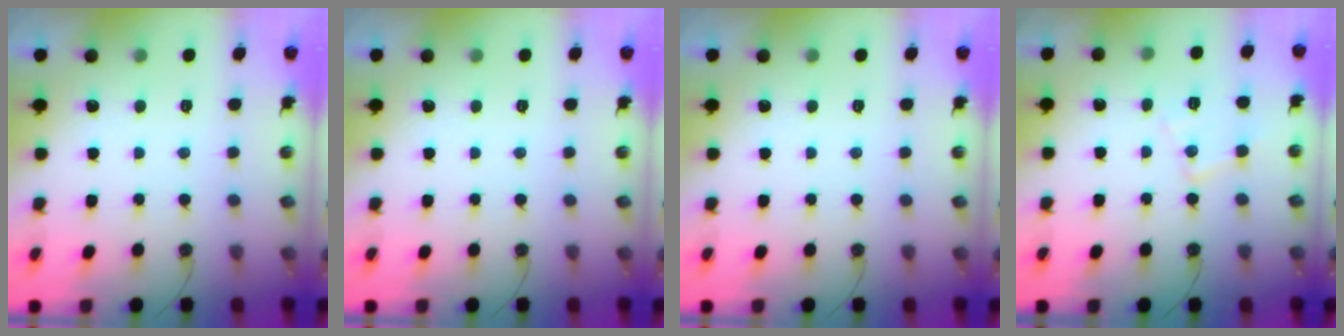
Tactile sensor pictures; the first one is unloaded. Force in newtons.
{"total": 0.0}
{"total": 0.0}
{"total": 10.0, "press": 10.0, "slide": 0.7}